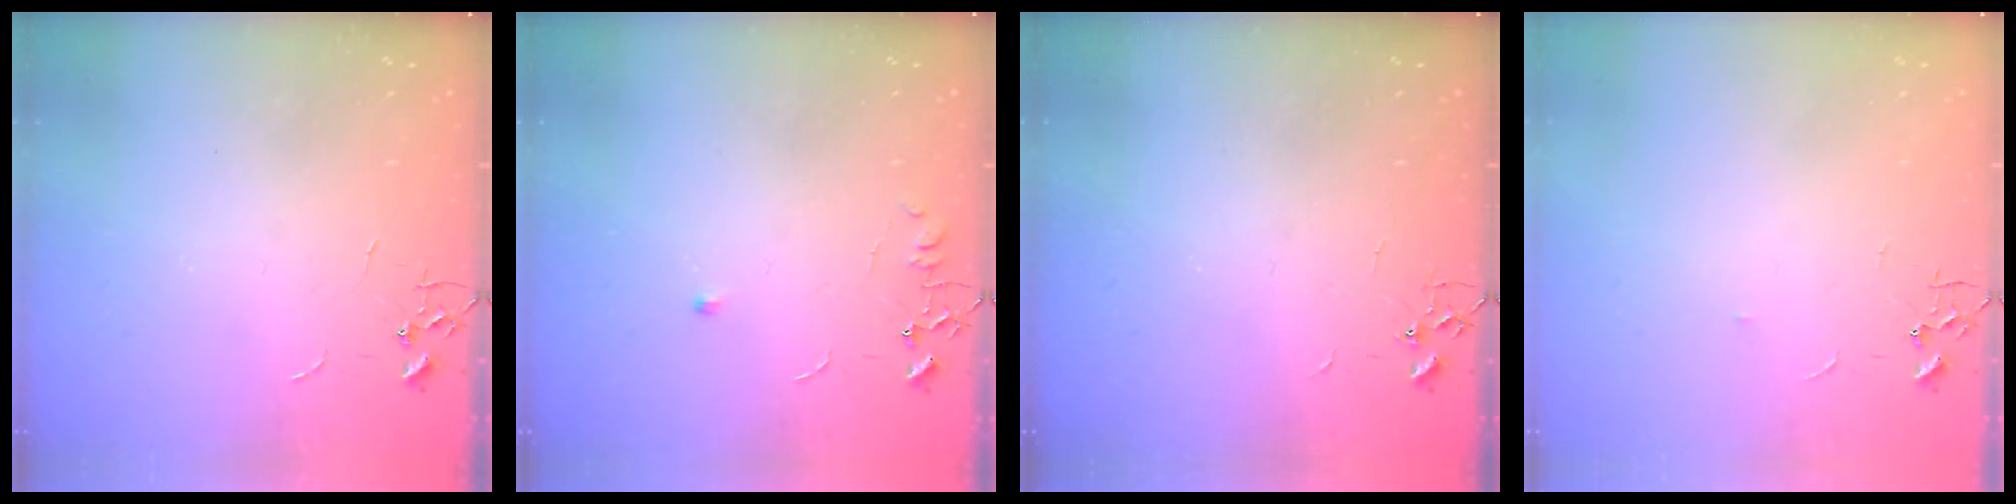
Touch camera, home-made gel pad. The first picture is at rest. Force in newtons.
{"total": 4.3, "press": 4.3, "slide": 0.6}
{"total": 2.3, "press": 2.3, "slide": 0.4}
{"total": 2.6, "press": 2.5, "slide": 0.4}